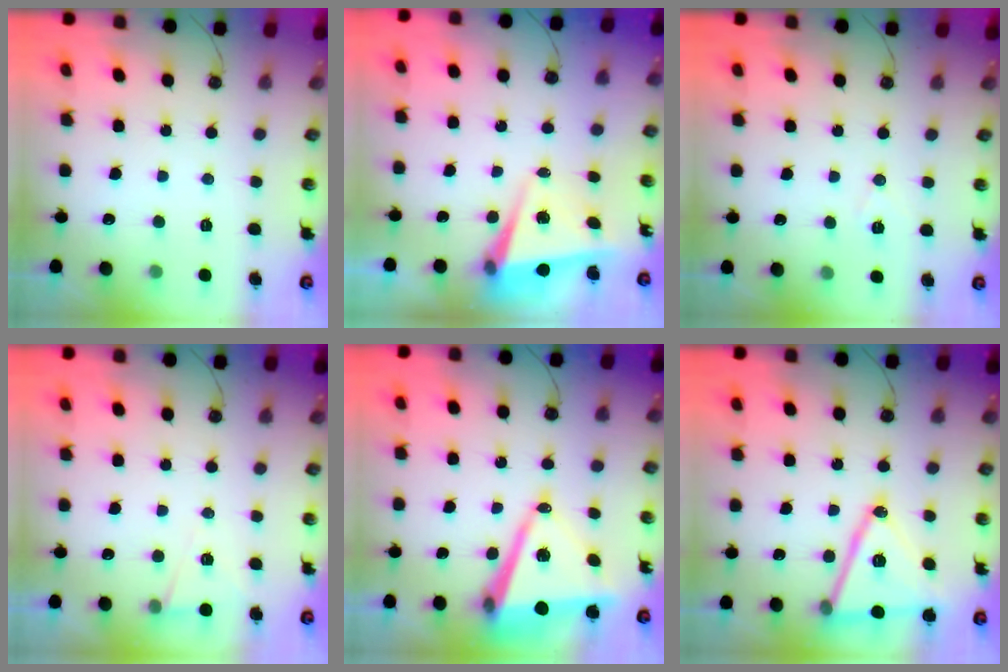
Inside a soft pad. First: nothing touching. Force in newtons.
{"total": 5.2, "press": 4.9, "slide": 1.5}
{"total": 6.1, "press": 4.0, "slide": 4.6}
{"total": 5.3, "press": 3.2, "slide": 4.2}
{"total": 12.7, "press": 12.1, "slide": 4.0}
{"total": 17.2, "press": 16.9, "slide": 3.6}